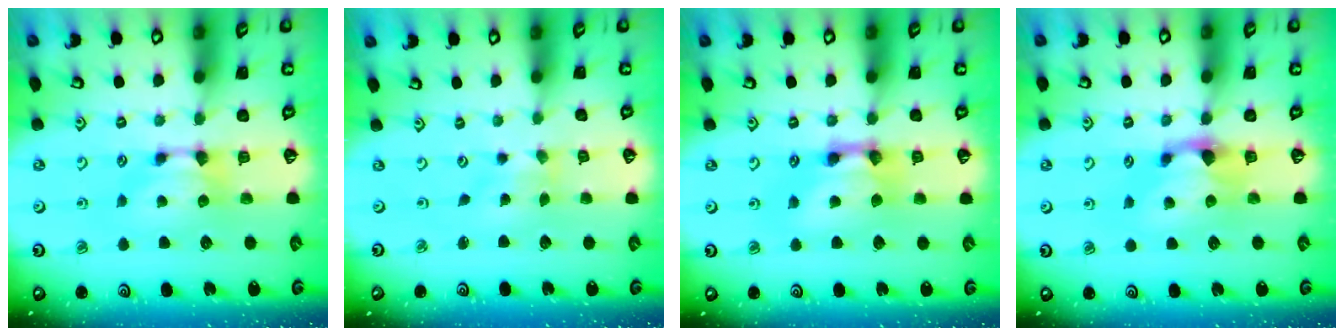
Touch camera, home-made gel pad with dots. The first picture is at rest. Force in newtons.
{"total": 2.7, "press": 2.6, "slide": 1.0}
{"total": 4.6, "press": 4.6, "slide": 0.4}
{"total": 1.1, "press": 0.6, "slide": 0.9}